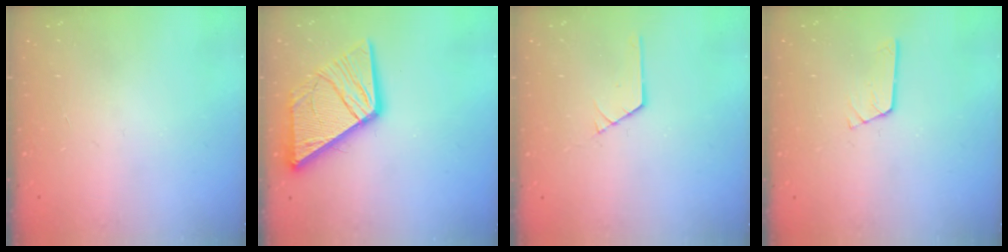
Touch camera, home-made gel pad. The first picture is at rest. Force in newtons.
{"total": 15.2, "press": 15.1, "slide": 1.5}
{"total": 1.3, "press": 1.3, "slide": 0.1}
{"total": 4.1, "press": 4.1, "slide": 0.3}